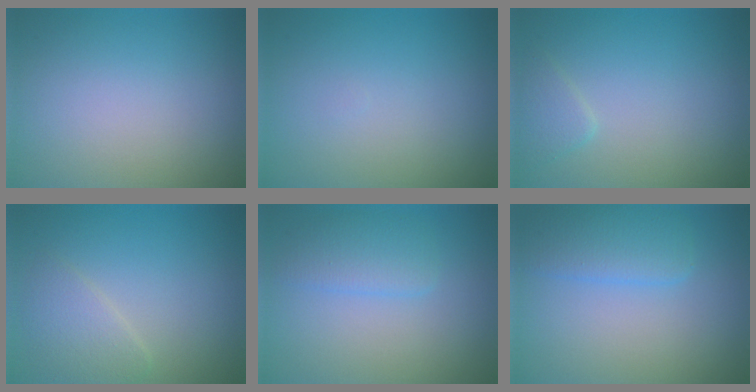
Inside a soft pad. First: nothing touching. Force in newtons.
{"total": 0.0}
{"total": 1.3, "press": 1.3, "slide": 0.1}
{"total": 2.4, "press": 2.4, "slide": 0.1}
{"total": 2.3, "press": 2.3, "slide": 0.1}
{"total": 3.1, "press": 3.1, "slide": 0.2}